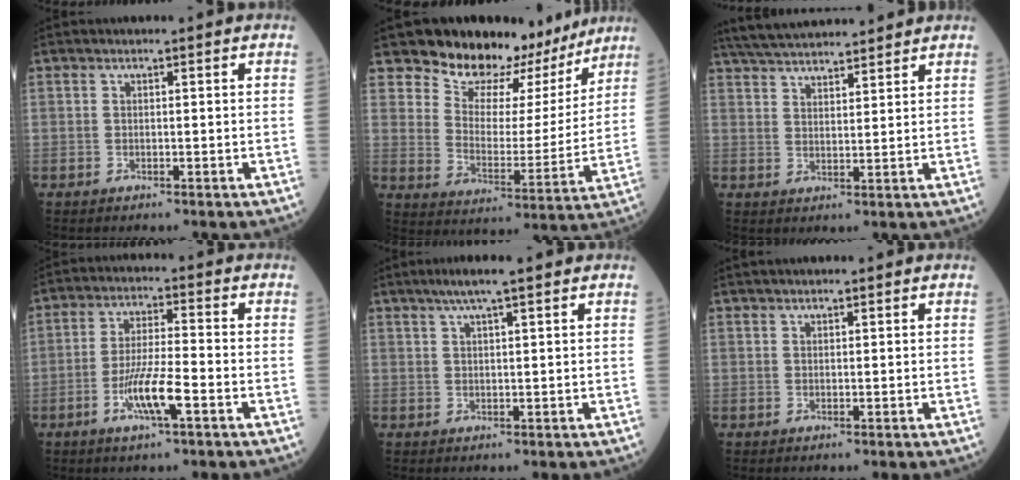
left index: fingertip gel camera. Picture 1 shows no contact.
{"total": 15.7, "force": [13.3, 7.4, 3.9], "torque": [-0.038, -0.015, 0.175]}
{"total": 12.9, "force": [12.0, 1.9, 4.5], "torque": [-0.082, 0.038, 0.194]}
{"total": 7.2, "force": [-3.2, 0.5, 6.4], "torque": [-0.126, -0.005, -0.061]}
{"total": 4.9, "force": [3.5, 0.0, 3.5], "torque": [-0.065, 0.019, 0.061]}
{"total": 1.9, "force": [1.7, 0.3, 0.9], "torque": [-0.009, 0.026, 0.027]}